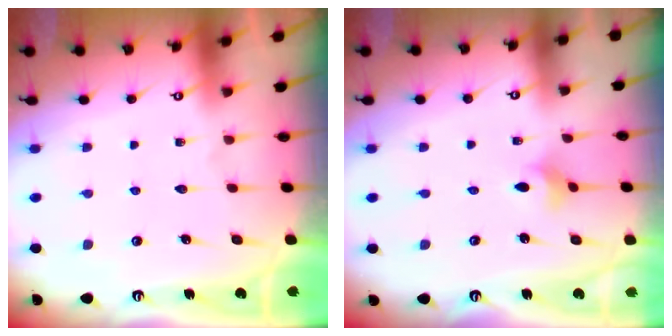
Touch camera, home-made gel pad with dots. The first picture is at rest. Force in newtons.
{"total": 2.7, "press": 2.6, "slide": 0.6}